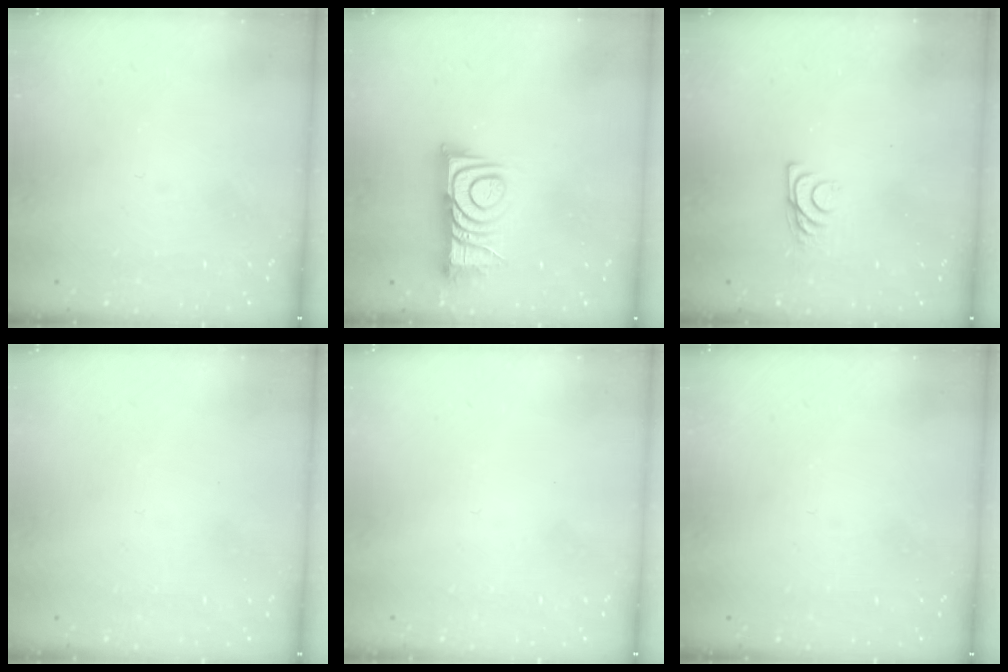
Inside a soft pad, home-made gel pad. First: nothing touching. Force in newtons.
{"total": 10.8, "press": 10.8, "slide": 0.3}
{"total": 6.8, "press": 6.8, "slide": 0.6}
{"total": 1.6, "press": 1.6, "slide": 0.1}
{"total": 1.7, "press": 1.7, "slide": 0.1}
{"total": 0.0}